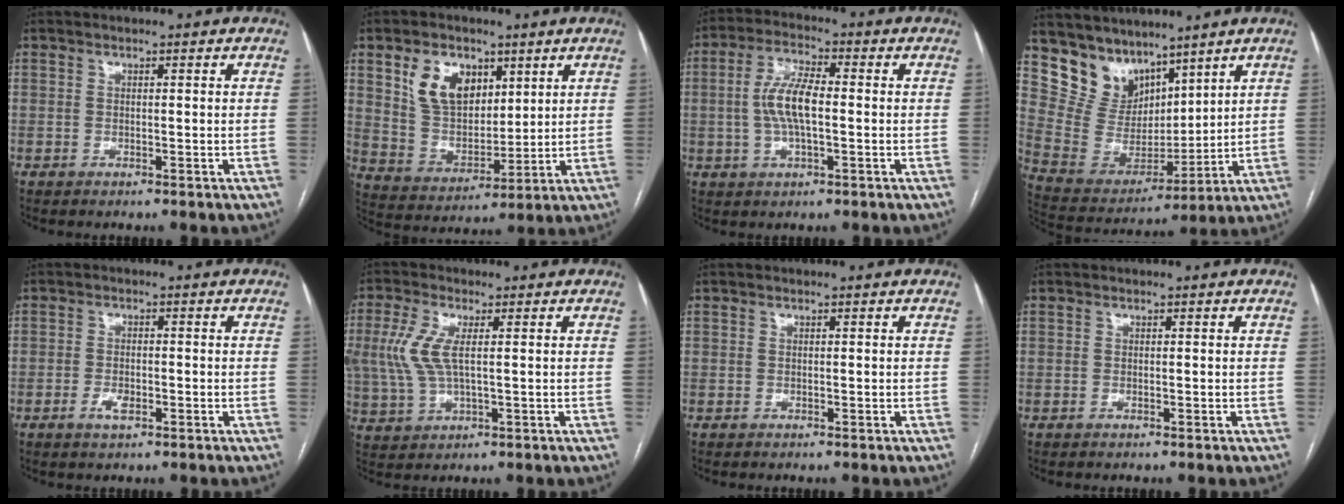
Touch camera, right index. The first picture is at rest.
{"total": 10.9, "force": [5.2, 7.1, 6.4], "torque": [-0.130, 0.017, 0.109]}
{"total": 7.7, "force": [-0.3, 2.2, 7.4], "torque": [-0.155, 0.009, -0.007]}
{"total": 11.2, "force": [8.9, 6.0, 3.1], "torque": [-0.078, 0.020, 0.192]}
{"total": 2.9, "force": [-1.2, 1.2, 2.3], "torque": [-0.045, 0.002, -0.021]}
{"total": 7.4, "force": [1.4, 2.6, 6.8], "torque": [-0.177, 0.003, 0.032]}
{"total": 0.0}
{"total": 0.0}